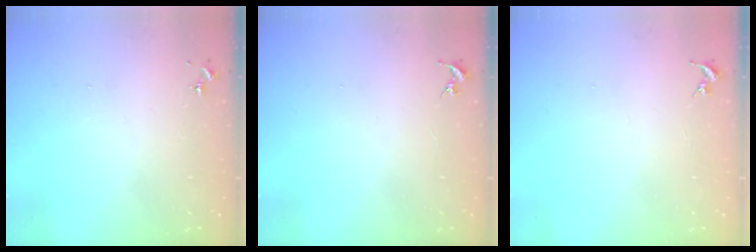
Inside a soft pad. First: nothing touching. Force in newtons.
{"total": 0.0}
{"total": 0.0}